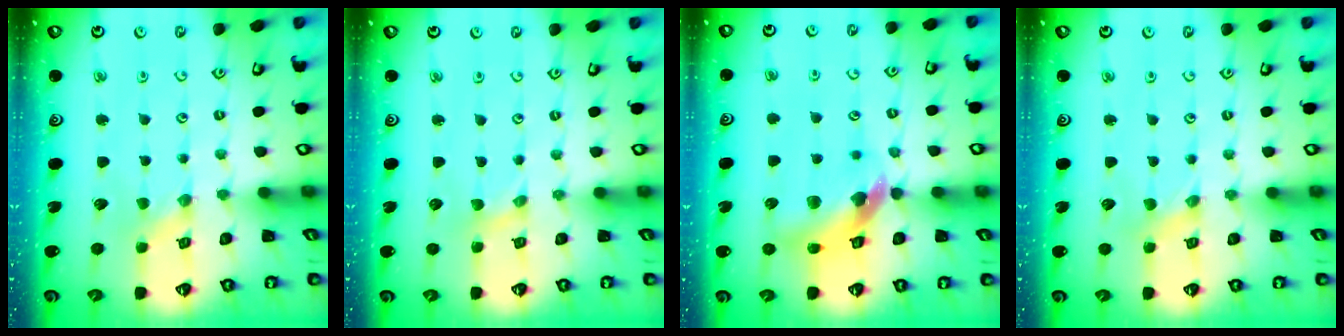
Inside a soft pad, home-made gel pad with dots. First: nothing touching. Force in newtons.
{"total": 0.7, "press": 0.7, "slide": 0.2}
{"total": 12.2, "press": 12.0, "slide": 1.8}
{"total": 1.6, "press": 1.6, "slide": 0.3}